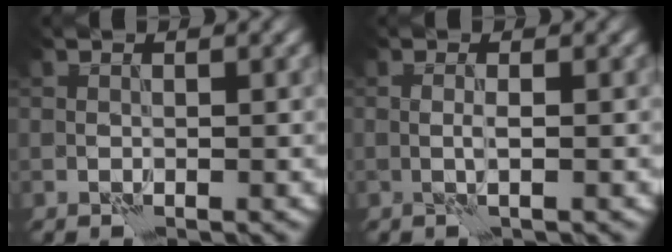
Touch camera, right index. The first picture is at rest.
{"total": 0.9, "force": [0.5, -0.8, 0.2], "torque": [-0.007, -0.001, 0.010]}